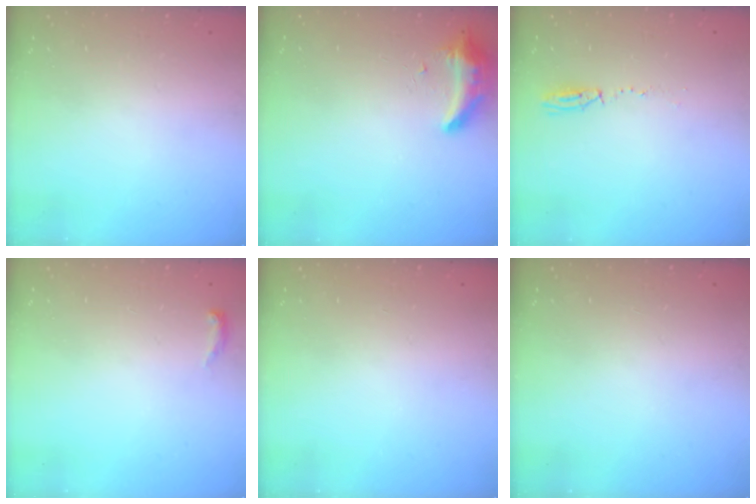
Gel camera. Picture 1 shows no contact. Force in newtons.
{"total": 8.6, "press": 8.6, "slide": 1.1}
{"total": 3.9, "press": 3.8, "slide": 0.9}
{"total": 6.9, "press": 2.8, "slide": 6.3}
{"total": 0.0}
{"total": 0.0}